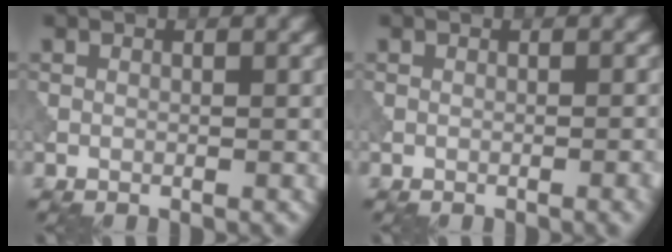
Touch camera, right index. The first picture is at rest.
{"total": 1.6, "force": [-0.5, 0.4, 1.5], "torque": [-0.016, 0.001, -0.008]}